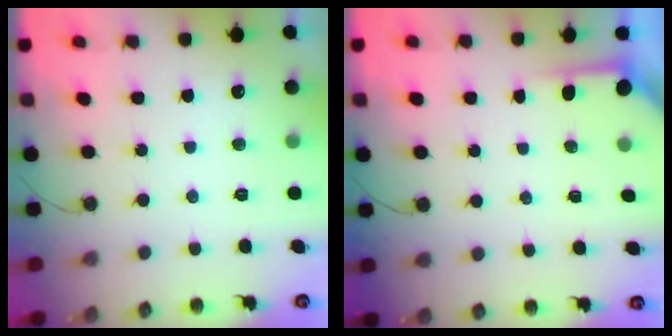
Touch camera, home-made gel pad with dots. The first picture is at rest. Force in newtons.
{"total": 3.8, "press": 3.8, "slide": 0.4}